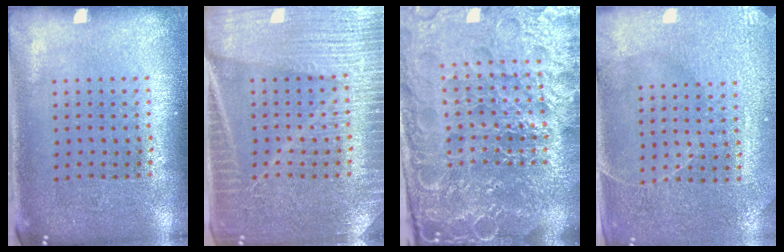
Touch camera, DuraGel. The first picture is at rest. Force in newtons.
{"total": 4.1, "press": 3.9, "slide": 1.2}
{"total": 6.1, "press": 5.5, "slide": 2.7}
{"total": 3.0, "press": 2.9, "slide": 0.3}